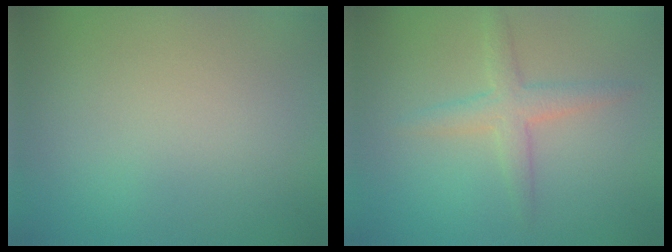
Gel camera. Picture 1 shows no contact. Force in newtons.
{"total": 2.7, "press": 2.7, "slide": 0.1}